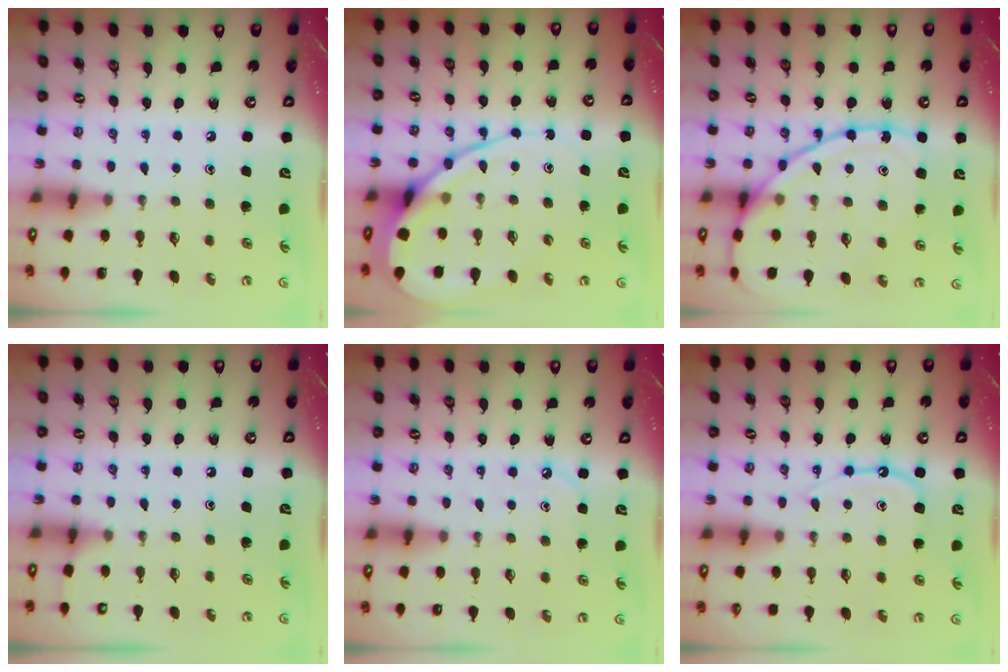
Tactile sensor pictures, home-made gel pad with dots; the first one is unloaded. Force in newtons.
{"total": 12.0, "press": 12.0, "slide": 0.9}
{"total": 14.2, "press": 14.2, "slide": 1.3}
{"total": 3.6, "press": 3.6, "slide": 0.4}
{"total": 3.3, "press": 3.2, "slide": 0.4}
{"total": 10.8, "press": 10.7, "slide": 1.1}